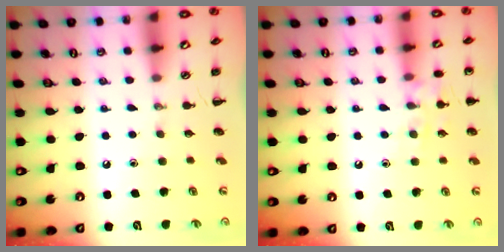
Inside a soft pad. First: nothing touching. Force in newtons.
{"total": 8.6, "press": 8.5, "slide": 1.0}